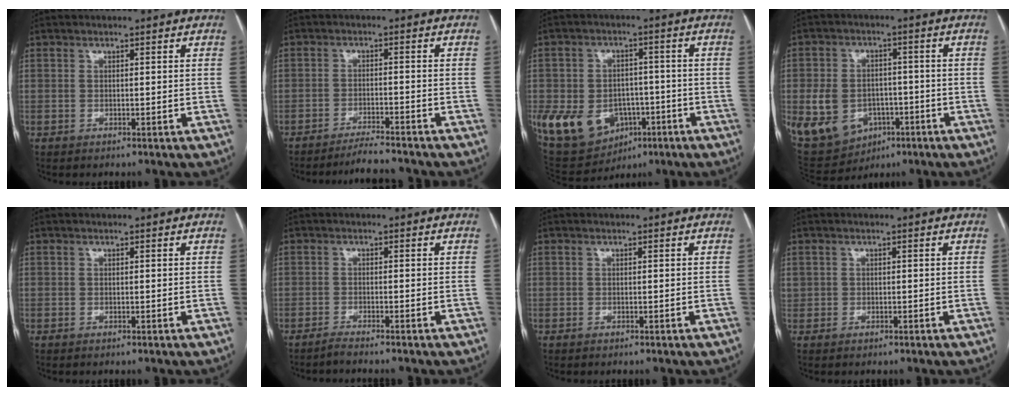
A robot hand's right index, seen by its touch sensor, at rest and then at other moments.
{"total": 5.9, "force": [-5.6, -0.6, 1.6], "torque": [-0.022, -0.013, -0.089]}
{"total": 13.5, "force": [-4.3, 10.1, 7.7], "torque": [-0.148, 0.015, -0.050]}
{"total": 20.1, "force": [-6.0, 15.8, 10.8], "torque": [-0.268, 0.017, -0.074]}
{"total": 0.0}
{"total": 2.1, "force": [-1.9, -0.6, 0.7], "torque": [-0.009, 0.002, -0.031]}
{"total": 0.0}
{"total": 1.4, "force": [0.1, 1.3, 0.4], "torque": [-0.007, 0.008, 0.004]}